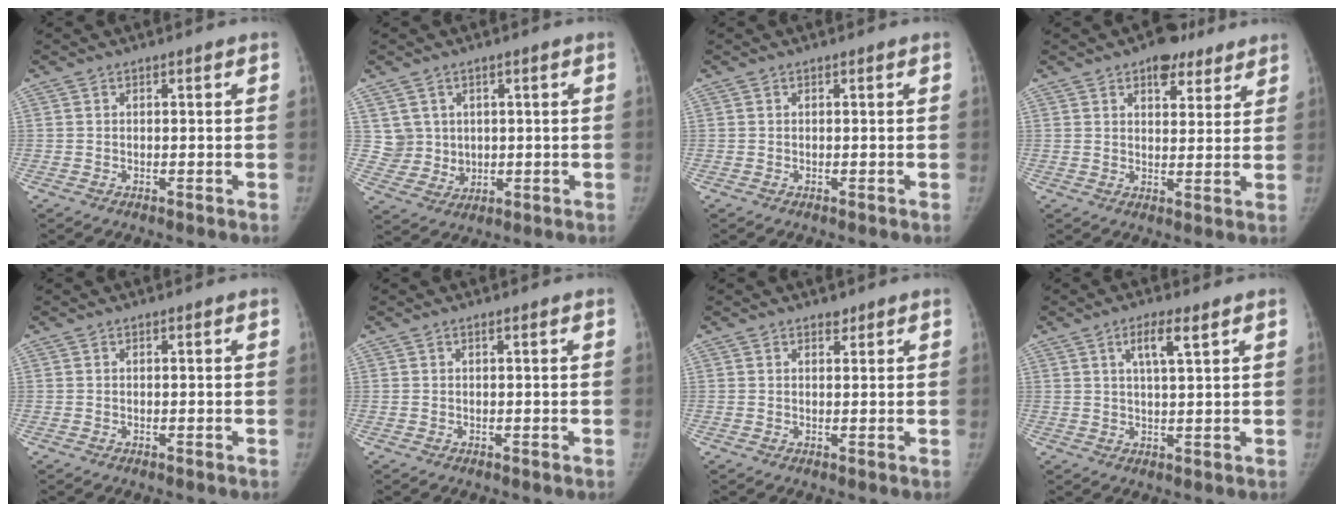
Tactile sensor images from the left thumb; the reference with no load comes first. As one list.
[{"total": 5.5, "force": [2.0, 5.1, 0.9], "torque": [0.012, -0.014, 0.048]}, {"total": 0.0}, {"total": 7.6, "force": [5.0, 4.3, 3.9], "torque": [-0.014, -0.021, 0.067]}, {"total": 0.0}, {"total": 0.0}, {"total": 1.2, "force": [1.0, 0.7, 0.2], "torque": [0.009, -0.008, 0.012]}, {"total": 4.9, "force": [2.5, 1.0, 4.1], "torque": [-0.071, -0.008, 0.046]}]